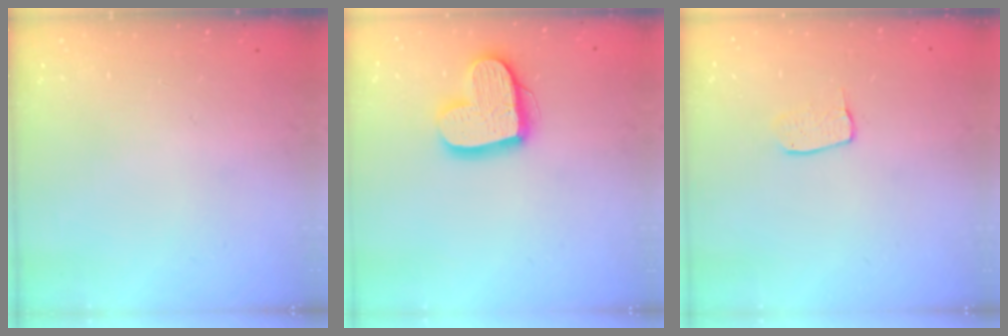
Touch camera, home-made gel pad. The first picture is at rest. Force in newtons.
{"total": 16.2, "press": 16.2, "slide": 1.4}
{"total": 5.9, "press": 5.9, "slide": 0.3}